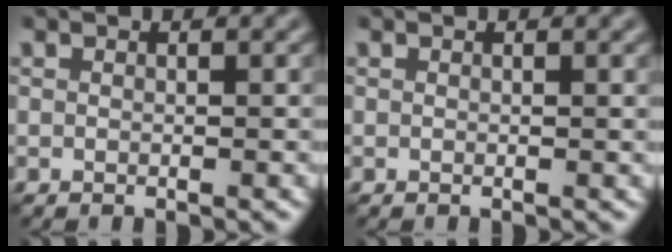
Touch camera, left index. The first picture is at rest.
{"total": 1.1, "force": [0.3, 0.3, 1.0], "torque": [-0.008, 0.004, 0.002]}